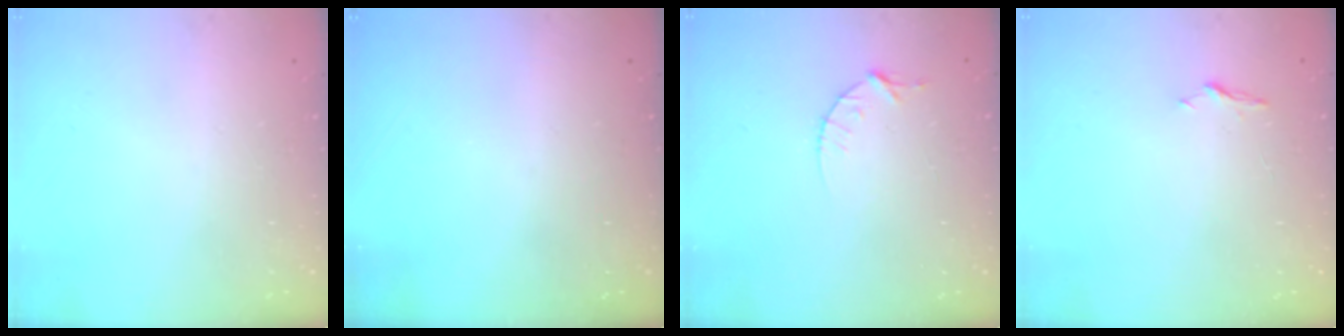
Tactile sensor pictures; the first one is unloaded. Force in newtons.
{"total": 0.0}
{"total": 3.8, "press": 3.7, "slide": 0.5}
{"total": 3.7, "press": 3.7, "slide": 0.5}